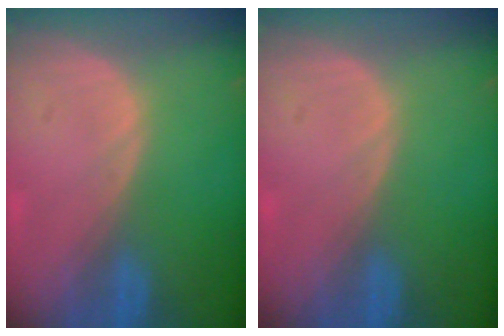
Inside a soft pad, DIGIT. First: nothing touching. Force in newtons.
{"total": 0.0}